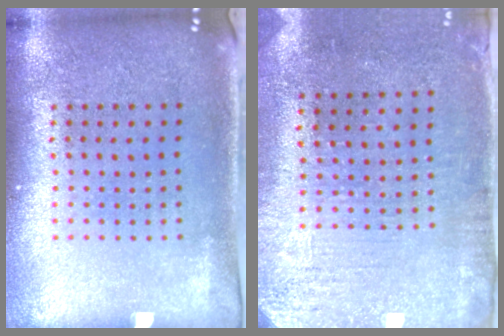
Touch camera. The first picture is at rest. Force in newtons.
{"total": 3.1, "press": 2.5, "slide": 1.8}